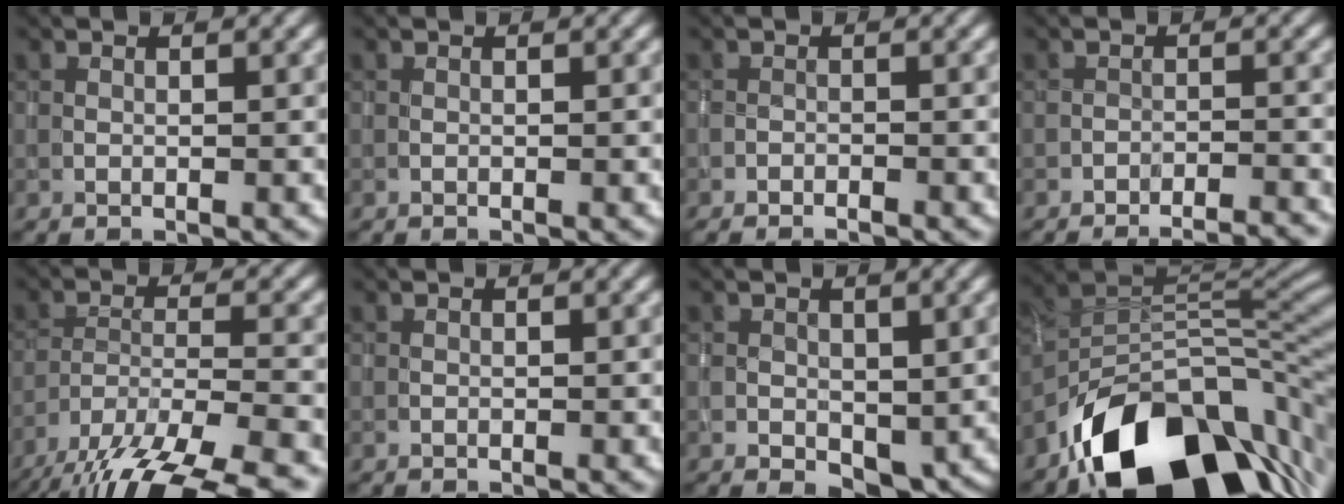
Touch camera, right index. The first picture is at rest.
{"total": 0.0}
{"total": 1.3, "force": [-1.3, 0.1, 0.3], "torque": [-0.006, -0.002, -0.020]}
{"total": 5.3, "force": [-5.2, 0.9, 1.0], "torque": [-0.007, 0.012, -0.062]}
{"total": 13.2, "force": [-10.9, 3.5, 6.7], "torque": [-0.120, -0.031, -0.158]}
{"total": 0.0}
{"total": 2.9, "force": [-0.2, 2.1, 1.9], "torque": [-0.031, -0.010, 0.002]}
{"total": 16.2, "force": [-8.8, 8.9, 10.3], "torque": [-0.171, -0.002, -0.143]}